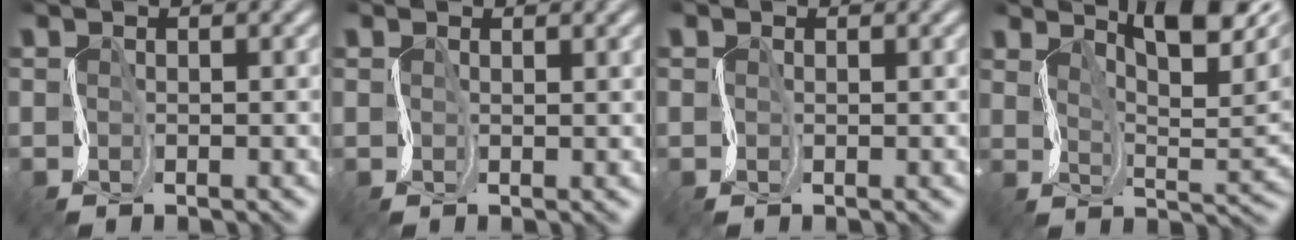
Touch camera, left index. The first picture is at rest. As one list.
[{"total": 1.0, "force": [0.8, 0.5, -0.4], "torque": [0.017, 0.007, 0.010]}, {"total": 1.1, "force": [0.2, 0.6, -0.8], "torque": [0.022, 0.002, 0.003]}, {"total": 9.3, "force": [6.2, 3.2, 6.2], "torque": [-0.086, 0.012, 0.093]}]